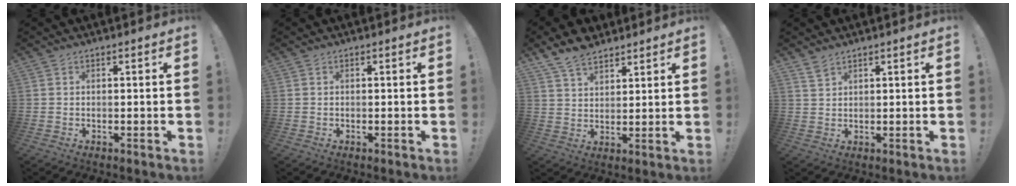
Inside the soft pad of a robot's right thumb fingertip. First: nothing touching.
{"total": 0.0}
{"total": 8.1, "force": [6.6, 3.7, 2.8], "torque": [-0.056, -0.034, 0.128]}
{"total": 2.9, "force": [2.4, 1.4, 0.9], "torque": [-0.009, -0.017, 0.044]}